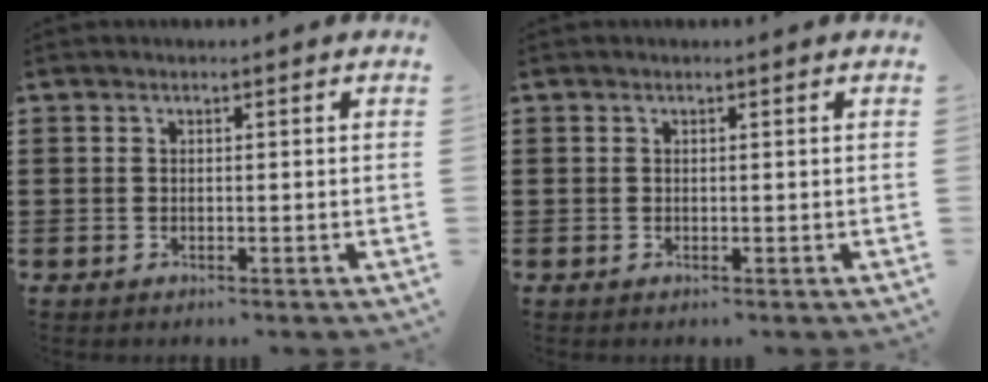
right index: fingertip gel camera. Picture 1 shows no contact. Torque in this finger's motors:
{"motor_torque": [0.00, 0.00, 0.00, 0.00]}